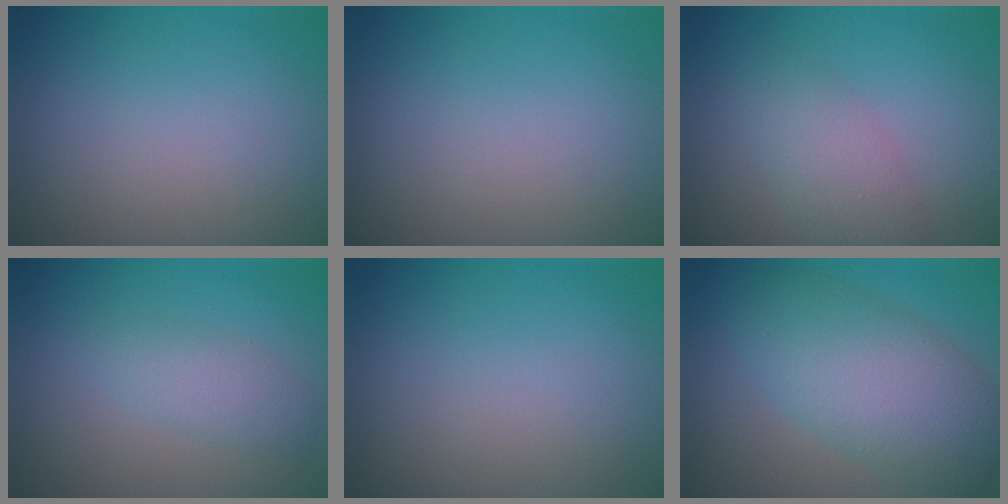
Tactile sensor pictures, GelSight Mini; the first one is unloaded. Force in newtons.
{"total": 0.0}
{"total": 3.0, "press": 3.0, "slide": 0.1}
{"total": 2.0, "press": 2.0, "slide": 0.1}
{"total": 0.0}
{"total": 6.9, "press": 6.9, "slide": 0.1}